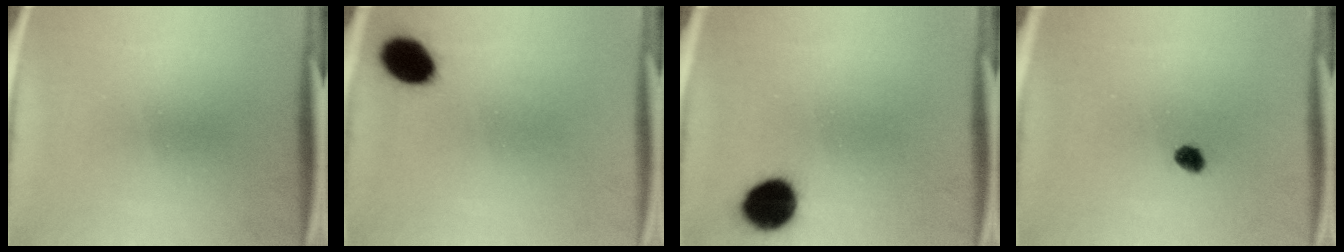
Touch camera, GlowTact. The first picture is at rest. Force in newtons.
{"total": 8.3}
{"total": 9.2}
{"total": 2.2}